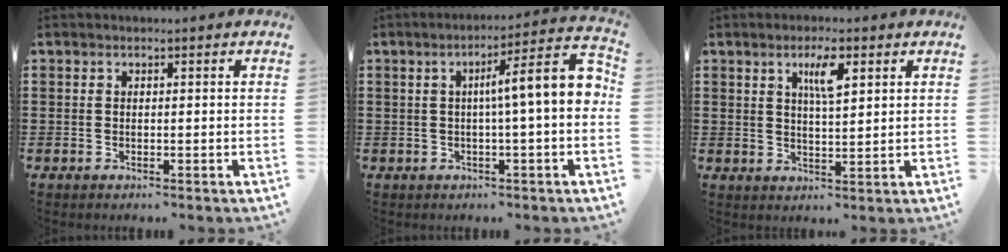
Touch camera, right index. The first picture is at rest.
{"total": 8.6, "force": [0.4, 0.7, 8.6], "torque": [-0.140, -0.006, 0.000]}
{"total": 4.6, "force": [2.2, 1.2, 3.9], "torque": [-0.067, 0.003, 0.031]}